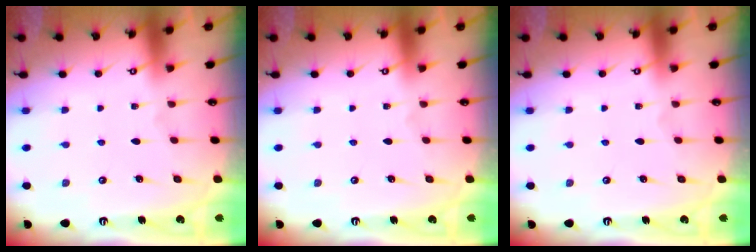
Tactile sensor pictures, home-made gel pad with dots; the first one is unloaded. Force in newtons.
{"total": 0.0}
{"total": 0.0}